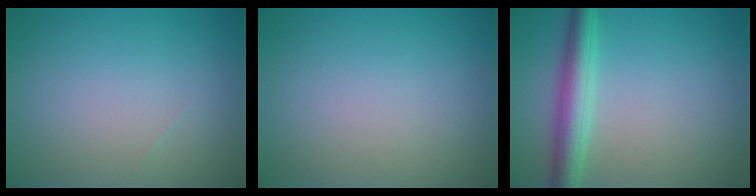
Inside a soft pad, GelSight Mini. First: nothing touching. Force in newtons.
{"total": 0.0}
{"total": 4.3, "press": 4.3, "slide": 0.1}